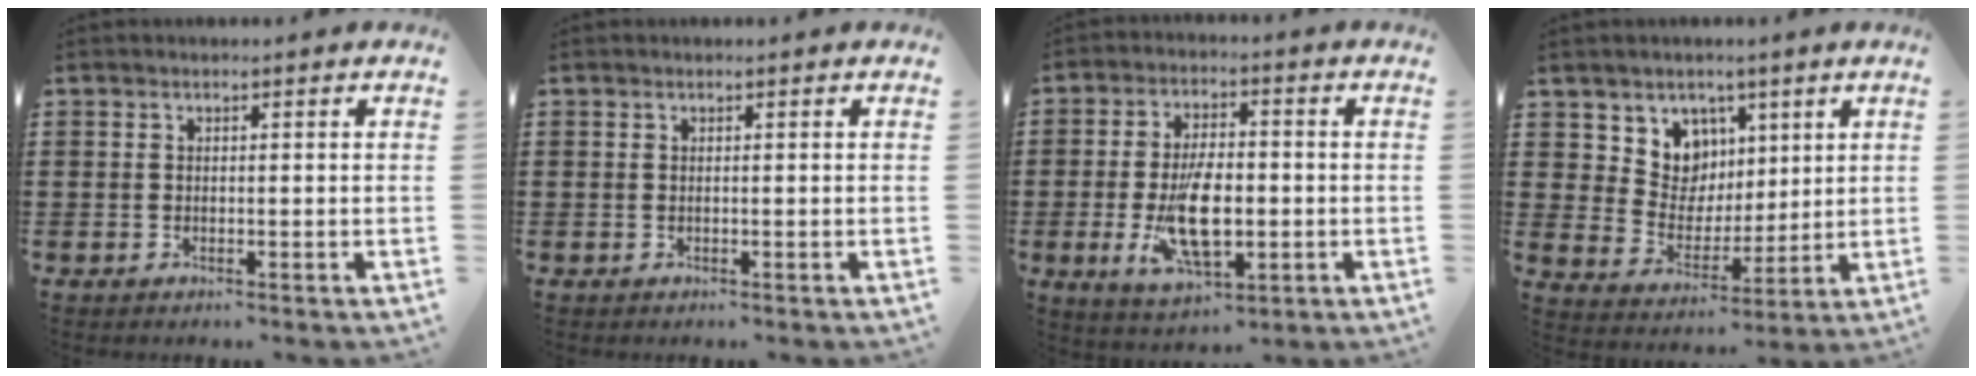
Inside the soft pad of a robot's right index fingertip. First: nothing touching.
{"total": 0.0}
{"total": 10.7, "force": [-2.0, 4.8, 9.3], "torque": [-0.187, -0.011, -0.034]}
{"total": 7.7, "force": [4.2, 6.4, 1.3], "torque": [-0.062, -0.018, 0.079]}